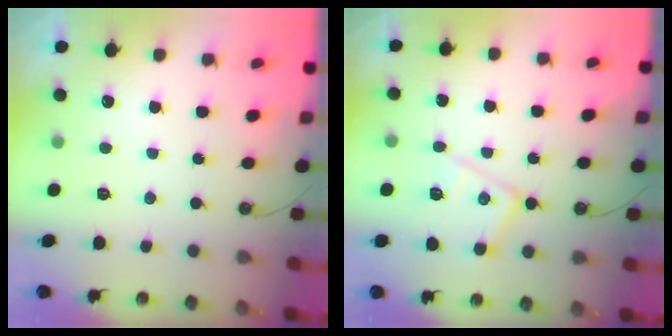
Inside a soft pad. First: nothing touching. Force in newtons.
{"total": 13.6, "press": 13.6, "slide": 1.0}